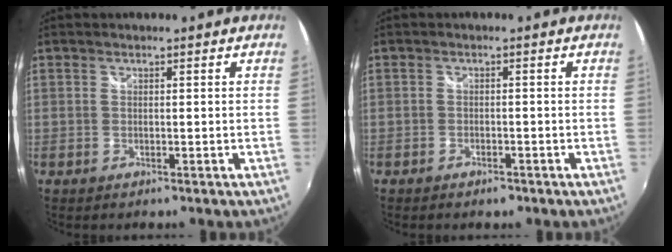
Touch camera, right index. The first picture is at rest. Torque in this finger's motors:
{"motor_torque": [0.02, -0.01, 0.11, 0.00]}